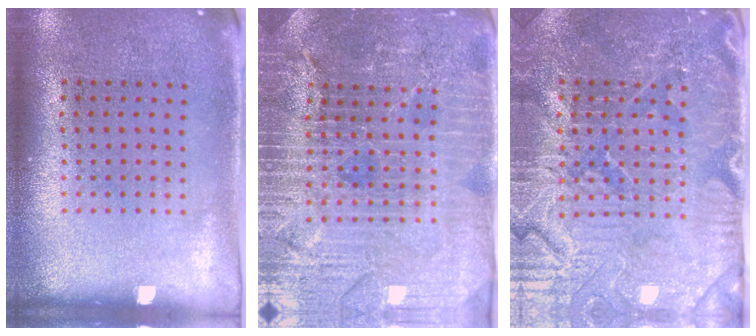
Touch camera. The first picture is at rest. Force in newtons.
{"total": 4.8, "press": 4.5, "slide": 1.7}
{"total": 4.9, "press": 4.6, "slide": 1.6}